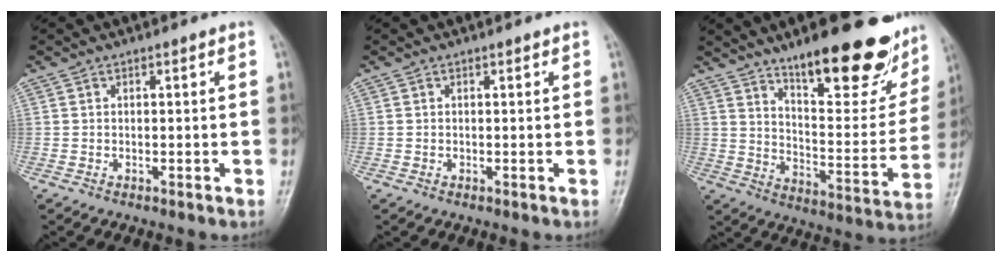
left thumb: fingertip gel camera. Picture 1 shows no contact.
{"total": 0.0}
{"total": 24.1, "force": [16.3, 7.6, 16.2], "torque": [-0.175, -0.083, 0.242]}